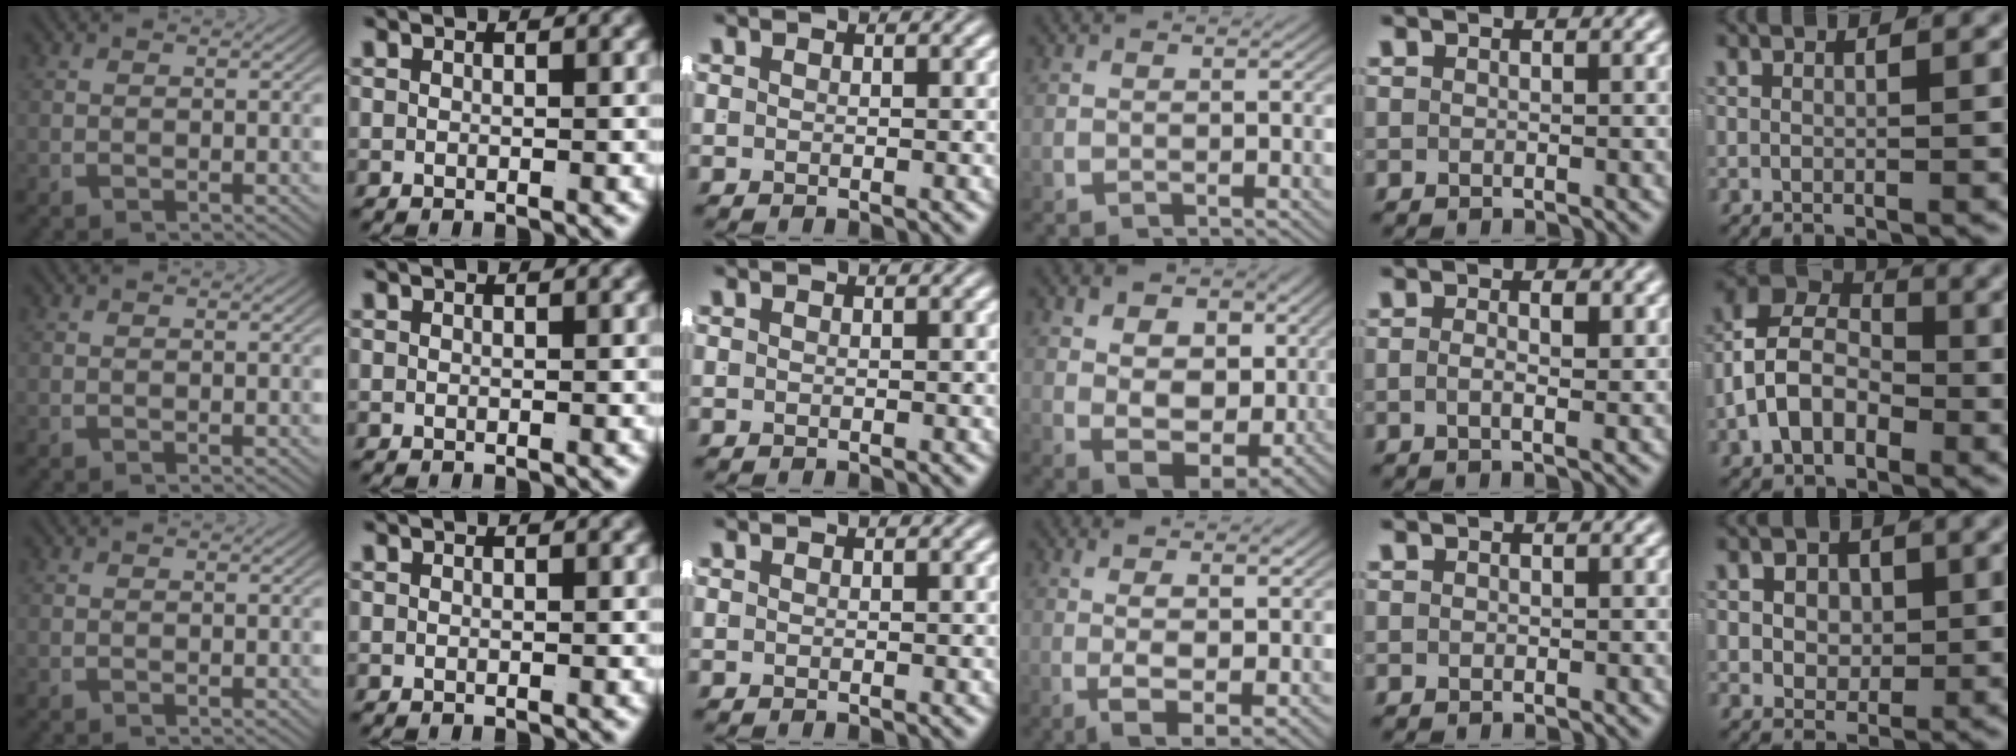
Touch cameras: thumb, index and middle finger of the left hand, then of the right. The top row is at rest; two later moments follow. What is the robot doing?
{"motion": "lift_and_place", "object": "shorts"}